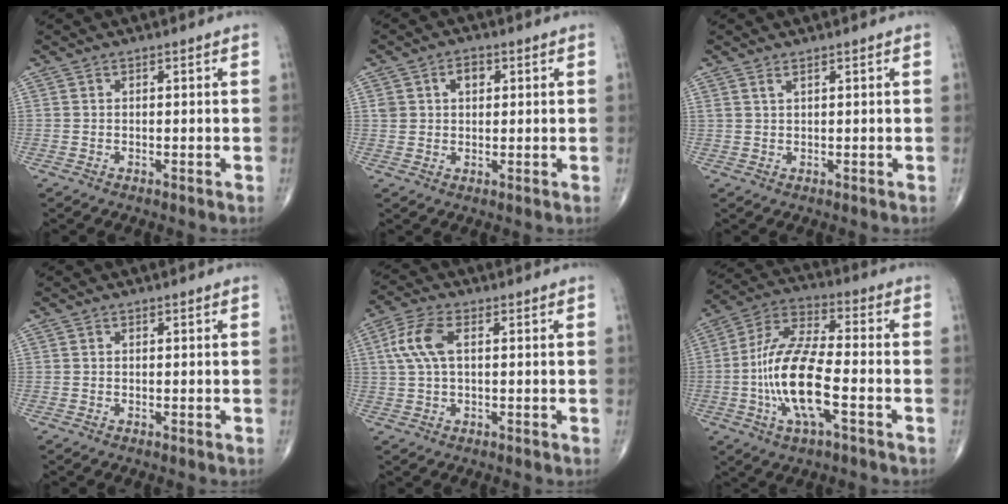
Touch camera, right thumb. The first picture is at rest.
{"total": 4.1, "force": [1.4, 3.0, 2.5], "torque": [-0.026, 0.001, 0.024]}
{"total": 1.0, "force": [0.7, 0.2, 0.7], "torque": [-0.016, 0.002, 0.018]}
{"total": 0.0}
{"total": 7.1, "force": [1.5, 3.3, 6.1], "torque": [-0.146, 0.017, 0.028]}
{"total": 16.0, "force": [-3.9, 5.3, 14.5], "torque": [-0.297, 0.028, -0.078]}